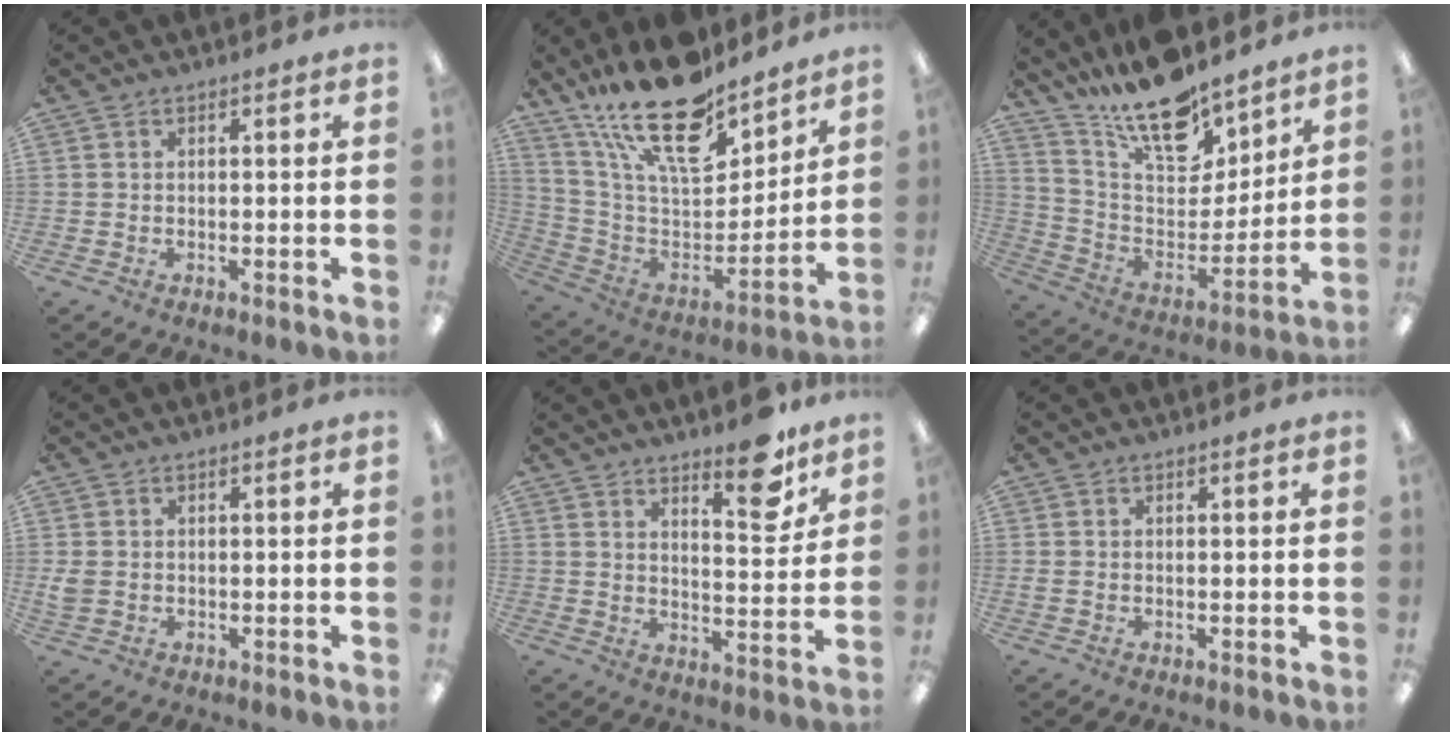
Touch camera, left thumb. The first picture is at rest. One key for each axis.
{"total": 23.5, "fx": 16.9, "fy": 9.4, "fz": 13.3, "tx": -0.246, "ty": -0.107, "tz": 0.299}
{"total": 19.5, "fx": 15.9, "fy": 7.6, "fz": 8.4, "tx": -0.152, "ty": -0.116, "tz": 0.282}
{"total": 2.5, "fx": 0.1, "fy": 2.1, "fz": 1.4, "tx": -0.017, "ty": 0.004, "tz": 0.000}
{"total": 11.1, "fx": 8.7, "fy": 3.3, "fz": 6.0, "tx": -0.061, "ty": -0.065, "tz": 0.143}
{"total": 0.6, "fx": 0.1, "fy": 0.5, "fz": 0.4, "tx": -0.007, "ty": 0.003, "tz": 0.000}